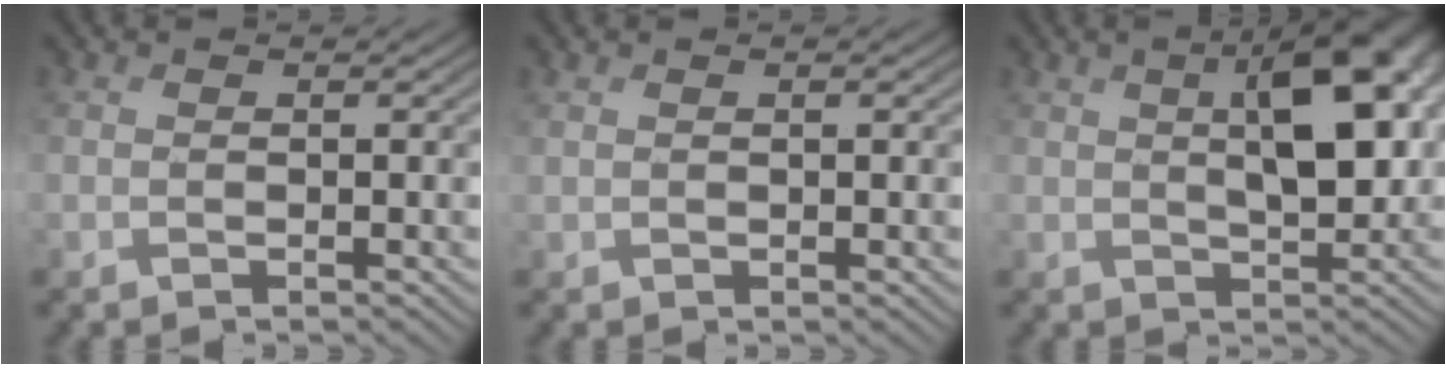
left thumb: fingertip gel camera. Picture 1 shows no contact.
{"total": 0.8, "force": [0.5, 0.2, 0.7], "torque": [-0.014, 0.003, 0.011]}
{"total": 8.8, "force": [2.2, 3.9, 7.5], "torque": [-0.116, 0.013, 0.034]}